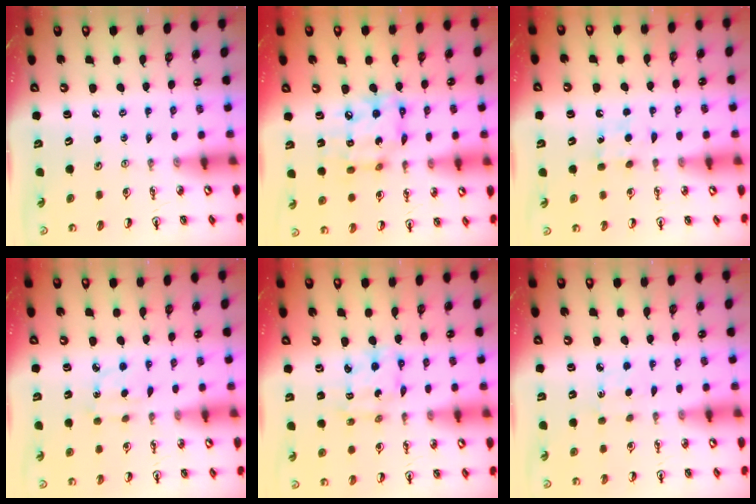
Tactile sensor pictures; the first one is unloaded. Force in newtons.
{"total": 12.4, "press": 12.3, "slide": 1.0}
{"total": 5.5, "press": 5.4, "slide": 0.8}
{"total": 4.2, "press": 4.1, "slide": 0.5}
{"total": 5.5, "press": 5.5, "slide": 0.2}
{"total": 3.5, "press": 3.4, "slide": 0.5}